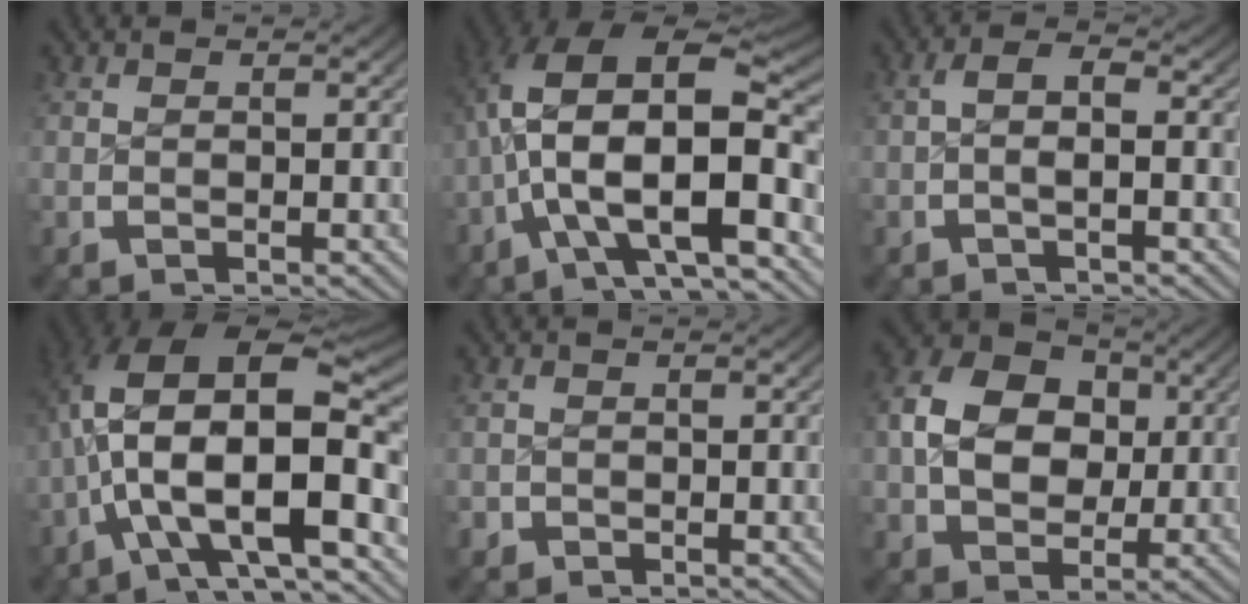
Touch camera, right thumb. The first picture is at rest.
{"total": 14.3, "force": [-0.5, 8.9, 11.2], "torque": [-0.221, -0.036, -0.003]}
{"total": 2.9, "force": [0.0, 1.3, 2.6], "torque": [-0.044, 0.007, -0.011]}
{"total": 16.2, "force": [-0.7, 9.9, 12.8], "torque": [-0.252, -0.043, -0.001]}
{"total": 1.1, "force": [-0.7, 0.7, -0.1], "torque": [0.001, -0.007, -0.013]}
{"total": 9.9, "force": [0.8, 7.7, 6.2], "torque": [-0.128, -0.023, 0.024]}